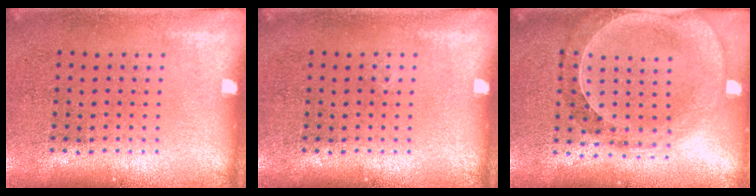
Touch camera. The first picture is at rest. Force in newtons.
{"total": 0.0}
{"total": 0.6, "press": 0.6, "slide": 0.2}